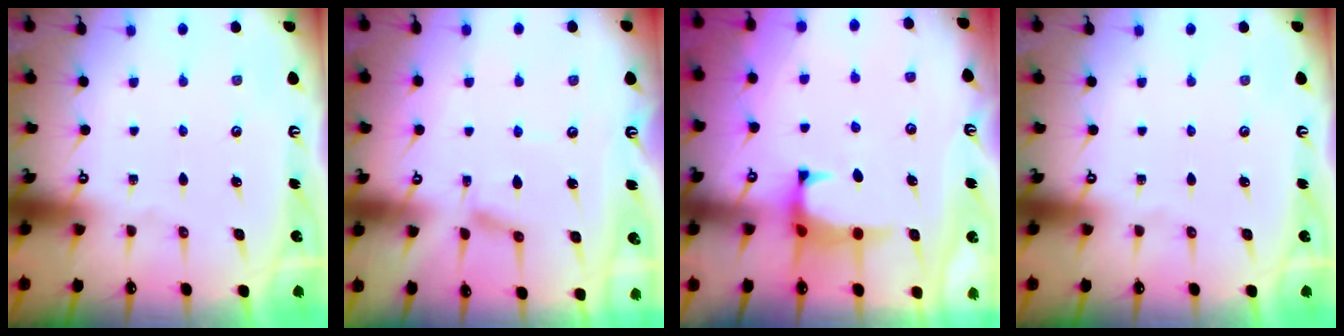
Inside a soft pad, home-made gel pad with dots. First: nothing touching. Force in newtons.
{"total": 2.0, "press": 2.0, "slide": 0.5}
{"total": 1.3, "press": 1.1, "slide": 0.6}
{"total": 0.0}